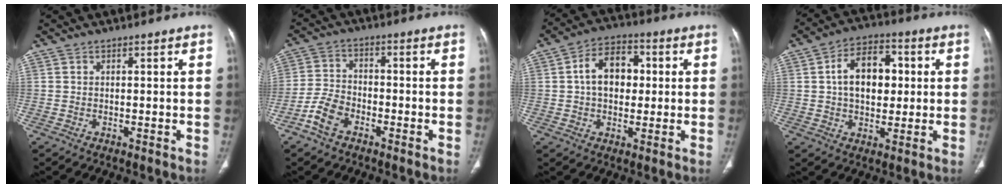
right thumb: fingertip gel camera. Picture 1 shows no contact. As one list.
[{"total": 6.3, "force": [-3.8, 3.8, 3.4], "torque": [-0.070, 0.023, -0.077]}, {"total": 10.4, "force": [1.1, 7.2, 7.4], "torque": [-0.093, 0.018, 0.011]}, {"total": 12.1, "force": [1.6, 7.9, 9.0], "torque": [-0.112, 0.012, 0.021]}]